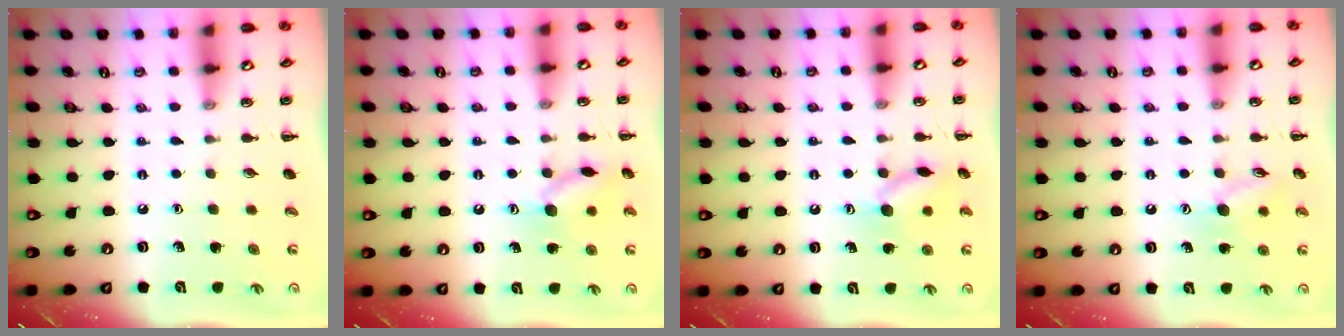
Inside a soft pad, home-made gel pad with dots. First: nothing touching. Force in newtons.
{"total": 10.3, "press": 10.3, "slide": 0.5}
{"total": 10.3, "press": 10.3, "slide": 0.5}
{"total": 9.1, "press": 9.0, "slide": 1.1}